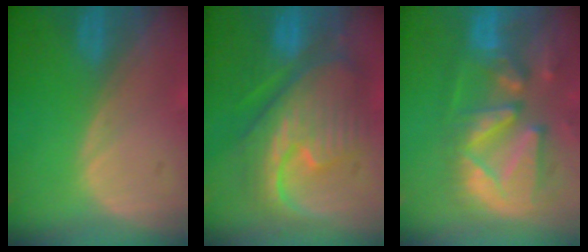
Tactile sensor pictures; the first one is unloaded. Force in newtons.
{"total": 12.4, "press": 12.4, "slide": 1.4}
{"total": 13.3, "press": 11.5, "slide": 6.7}